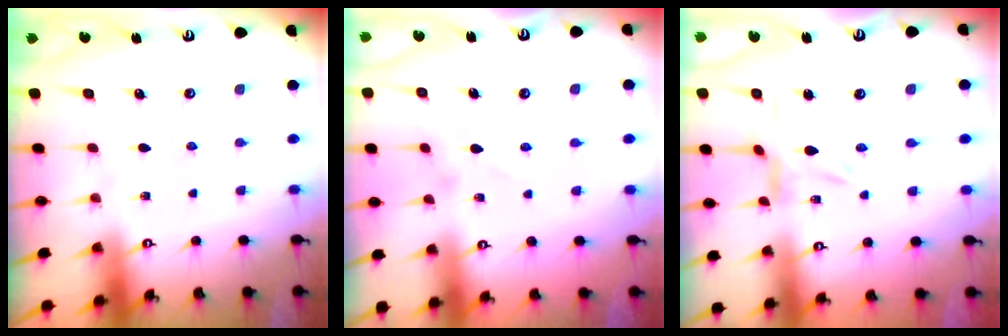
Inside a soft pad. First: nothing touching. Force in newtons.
{"total": 1.5, "press": 1.5, "slide": 0.4}
{"total": 3.9, "press": 3.9, "slide": 0.4}